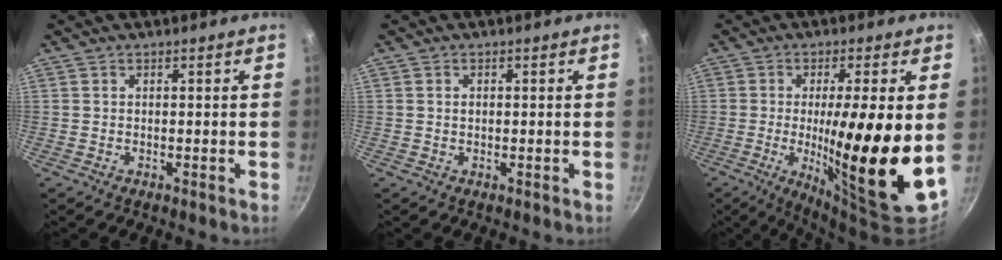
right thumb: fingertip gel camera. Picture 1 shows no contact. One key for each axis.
{"total": 1.1, "fx": 0.2, "fy": 0.8, "fz": 0.8, "tx": -0.012, "ty": 0.003, "tz": 0.002}
{"total": 18.8, "fx": -1.1, "fy": 3.0, "fz": 18.5, "tx": -0.296, "ty": -0.017, "tz": -0.014}